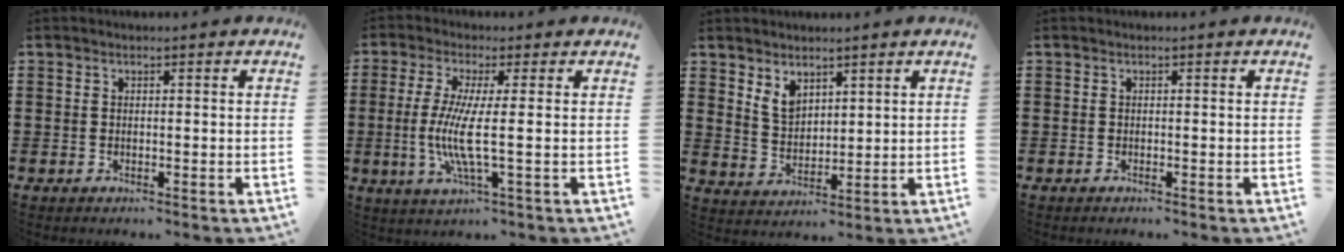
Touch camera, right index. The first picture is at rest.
{"total": 7.5, "force": [-0.7, 0.4, 7.4], "torque": [-0.161, -0.019, -0.021]}
{"total": 4.0, "force": [2.9, 2.2, 1.5], "torque": [-0.039, 0.001, 0.055]}
{"total": 0.0}